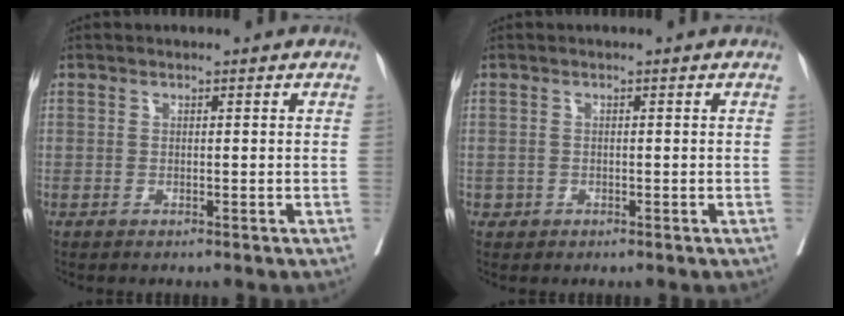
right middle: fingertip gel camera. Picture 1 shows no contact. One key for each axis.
{"total": 0.7, "fx": -0.3, "fy": 0.7, "fz": 0.0, "tx": 0.002, "ty": 0.004, "tz": -0.005}